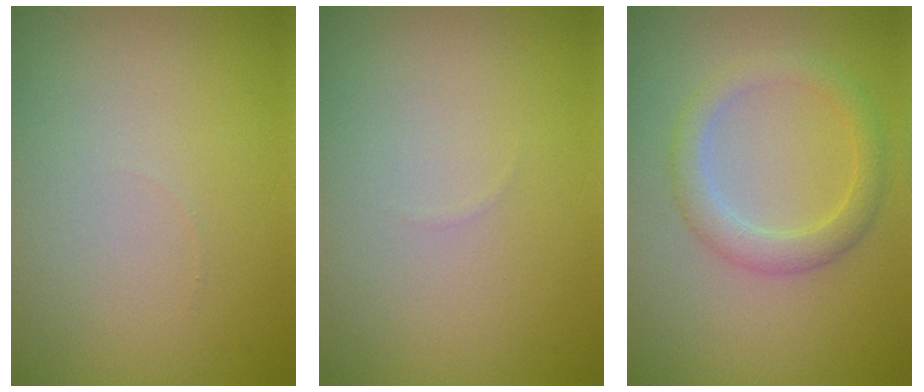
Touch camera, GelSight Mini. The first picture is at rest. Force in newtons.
{"total": 0.0}
{"total": 2.7, "press": 2.7, "slide": 0.1}